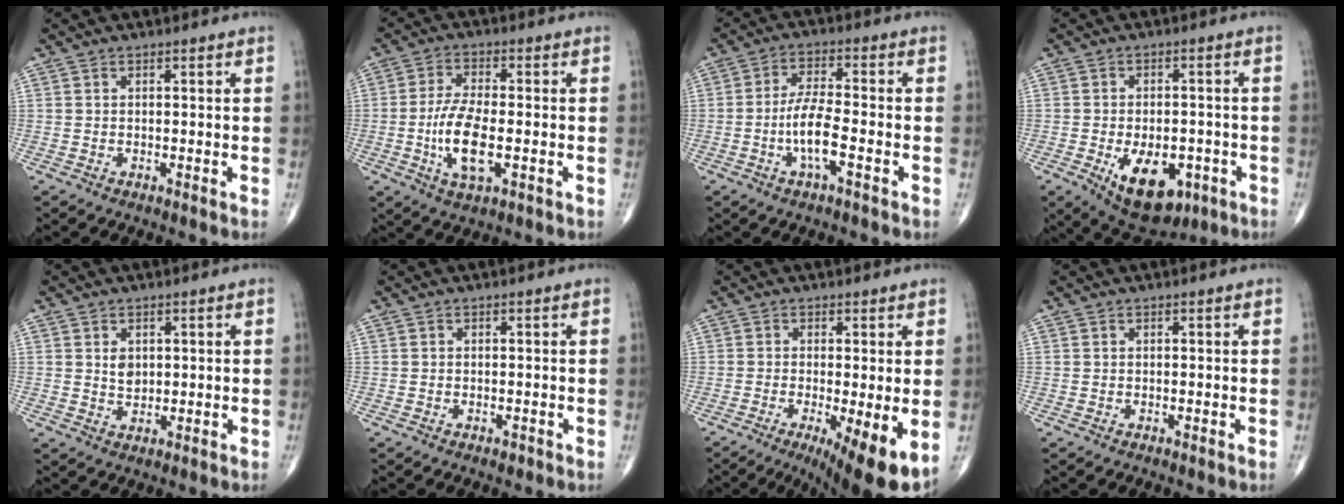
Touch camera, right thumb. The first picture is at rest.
{"total": 9.6, "force": [-2.0, 3.6, 8.7], "torque": [-0.175, 0.003, -0.038]}
{"total": 7.5, "force": [-2.5, 1.8, 6.8], "torque": [-0.140, 0.016, -0.051]}
{"total": 13.0, "force": [-5.0, 7.3, 9.5], "torque": [-0.119, 0.008, -0.061]}
{"total": 2.7, "force": [0.7, 2.0, 1.7], "torque": [-0.018, -0.007, 0.016]}
{"total": 0.7, "force": [-0.5, 0.4, 0.3], "torque": [-0.003, 0.000, -0.008]}
{"total": 10.8, "force": [-3.6, 2.4, 9.9], "torque": [-0.149, -0.022, -0.052]}
{"total": 0.0}